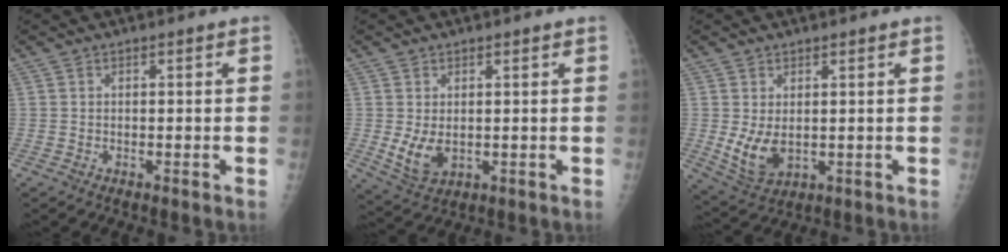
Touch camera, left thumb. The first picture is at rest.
{"total": 5.3, "force": [0.2, 3.7, 3.9], "torque": [-0.066, -0.016, 0.019]}
{"total": 6.3, "force": [0.5, 4.2, 4.7], "torque": [-0.083, -0.018, 0.028]}